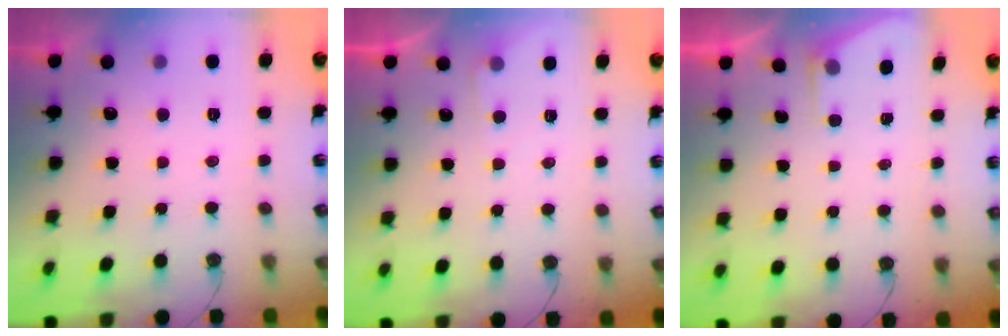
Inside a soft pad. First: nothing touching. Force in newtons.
{"total": 3.7, "press": 3.7, "slide": 0.6}
{"total": 2.3, "press": 2.3, "slide": 0.3}